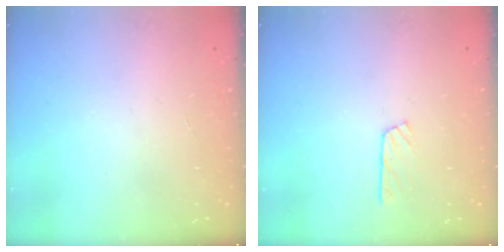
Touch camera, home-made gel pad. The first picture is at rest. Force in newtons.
{"total": 5.8, "press": 5.8, "slide": 0.4}